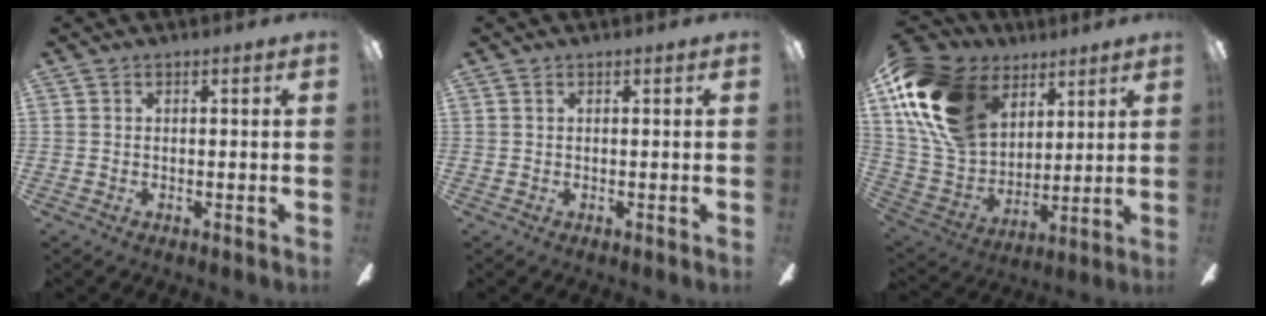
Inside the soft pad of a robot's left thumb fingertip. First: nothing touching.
{"total": 0.0}
{"total": 21.3, "force": [10.6, 13.9, 12.2], "torque": [-0.283, -0.030, 0.198]}